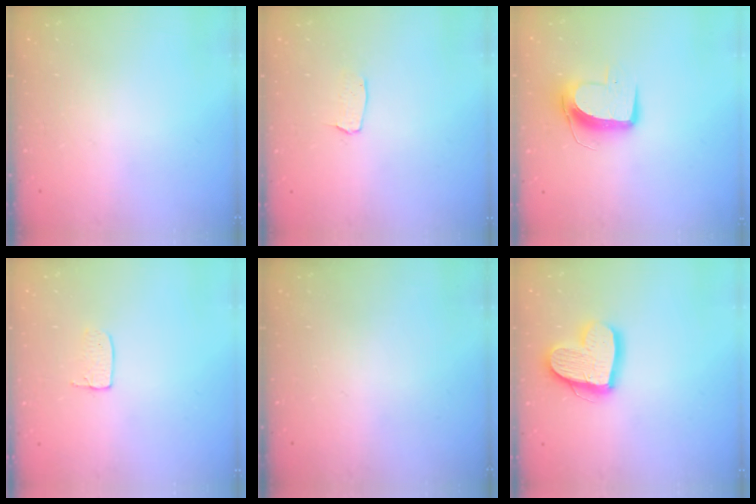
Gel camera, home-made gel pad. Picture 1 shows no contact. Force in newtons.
{"total": 2.9, "press": 2.9, "slide": 0.2}
{"total": 10.0, "press": 10.0, "slide": 0.3}
{"total": 3.5, "press": 3.5, "slide": 0.2}
{"total": 0.0}
{"total": 16.0, "press": 16.0, "slide": 1.5}